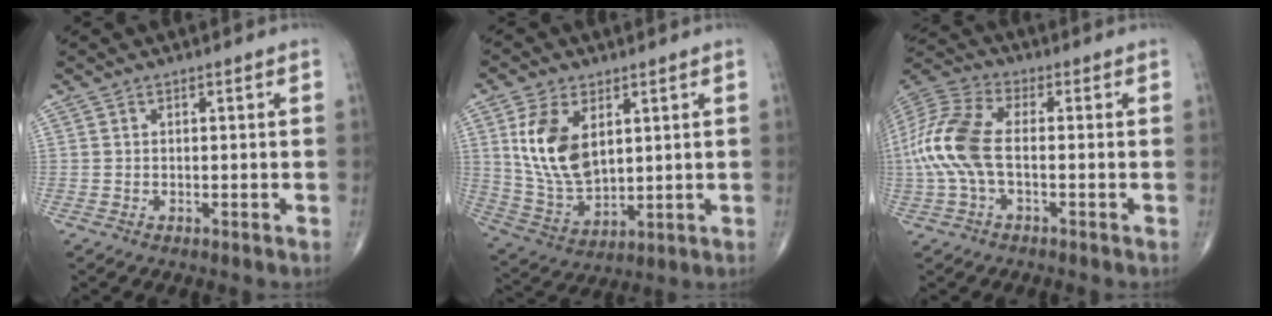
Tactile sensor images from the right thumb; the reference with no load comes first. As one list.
[{"total": 13.1, "force": [4.0, 7.6, 9.9], "torque": [-0.185, -0.019, 0.090]}, {"total": 12.9, "force": [-1.2, 6.4, 11.1], "torque": [-0.264, 0.026, -0.029]}]